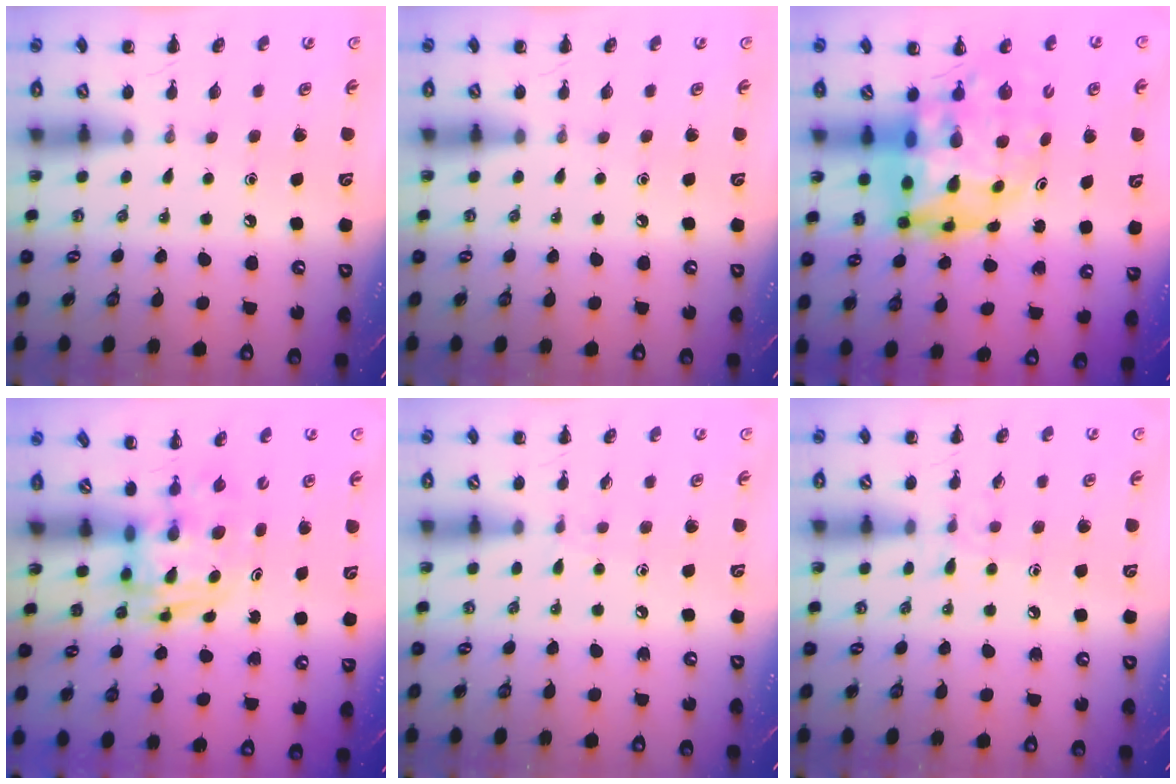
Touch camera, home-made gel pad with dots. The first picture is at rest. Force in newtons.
{"total": 0.0}
{"total": 15.7, "press": 15.2, "slide": 4.3}
{"total": 2.9, "press": 2.9, "slide": 0.5}
{"total": 2.9, "press": 2.6, "slide": 1.2}
{"total": 5.9, "press": 5.6, "slide": 2.0}